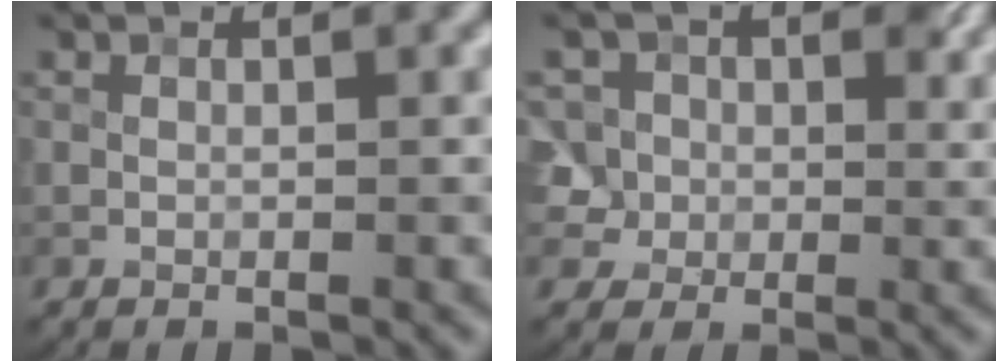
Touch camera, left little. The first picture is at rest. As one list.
[{"total": 7.3, "force": [2.3, 6.3, 2.9], "torque": [-0.050, 0.017, 0.023]}]